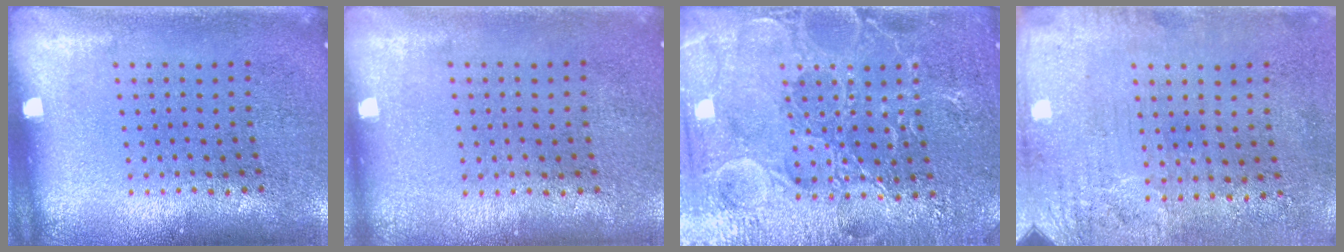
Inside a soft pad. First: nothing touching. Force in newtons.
{"total": 0.0}
{"total": 4.7, "press": 4.6, "slide": 1.2}
{"total": 3.3, "press": 2.6, "slide": 2.0}